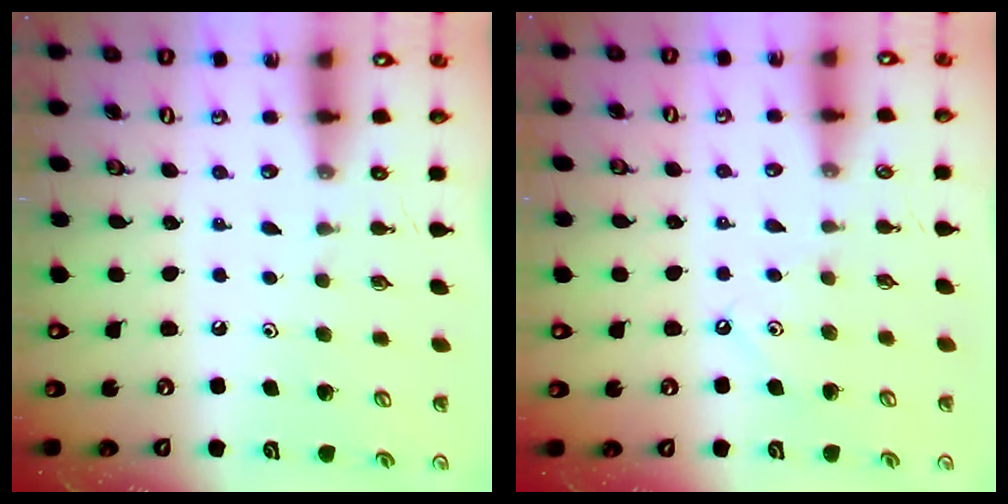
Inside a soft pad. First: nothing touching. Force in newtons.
{"total": 3.0, "press": 3.0, "slide": 0.4}